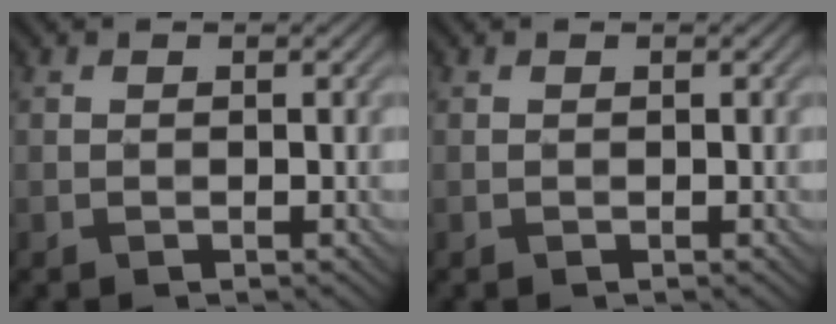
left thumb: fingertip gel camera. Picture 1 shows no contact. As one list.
[{"total": 0.0}]